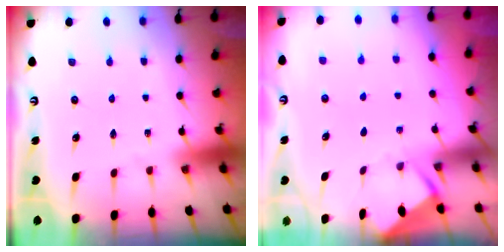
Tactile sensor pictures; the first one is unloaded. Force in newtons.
{"total": 2.9, "press": 2.9, "slide": 0.3}